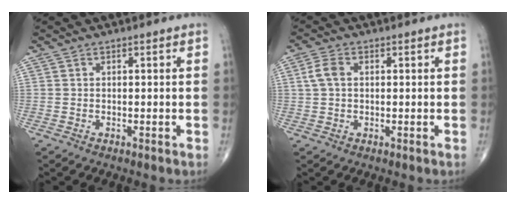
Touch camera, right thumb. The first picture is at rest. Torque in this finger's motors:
{"motor_torque": [-0.05, 0.07, 0.13, -0.28, 0.11]}